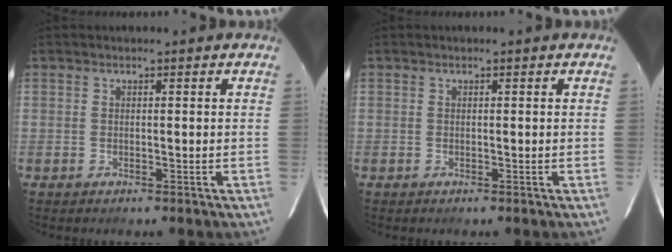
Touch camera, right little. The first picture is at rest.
{"total": 0.0}